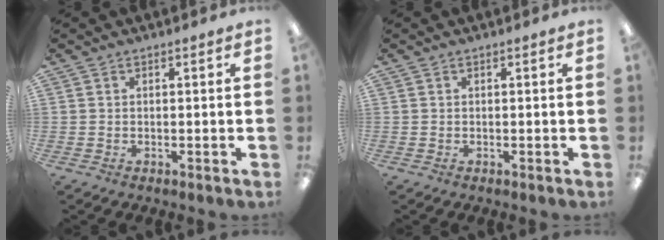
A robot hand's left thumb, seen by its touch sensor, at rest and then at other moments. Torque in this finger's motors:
{"motor_torque": [0.00, 0.00, 0.00, 0.00, 0.00]}